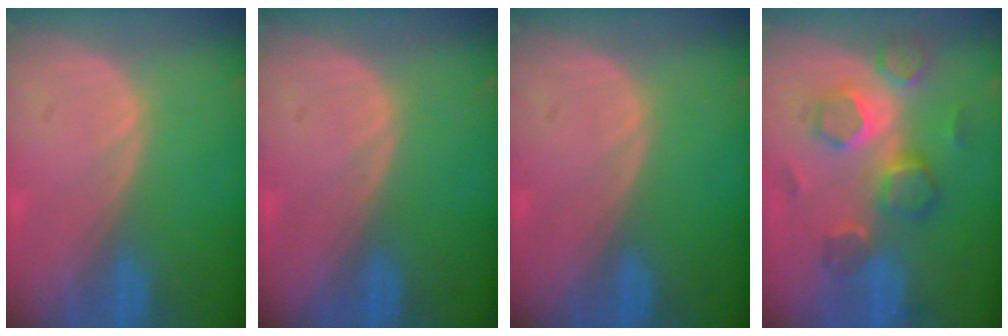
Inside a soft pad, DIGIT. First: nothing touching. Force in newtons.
{"total": 0.0}
{"total": 0.0}
{"total": 8.9, "press": 7.8, "slide": 4.3}